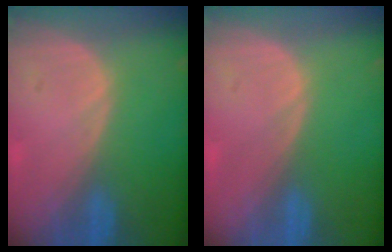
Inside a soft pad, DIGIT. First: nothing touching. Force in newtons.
{"total": 0.0}